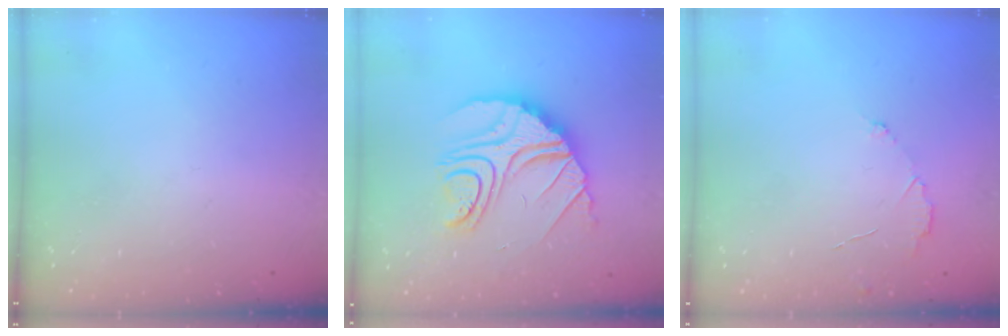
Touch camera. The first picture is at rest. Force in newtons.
{"total": 16.3, "press": 16.2, "slide": 1.3}
{"total": 3.6, "press": 3.6, "slide": 0.4}